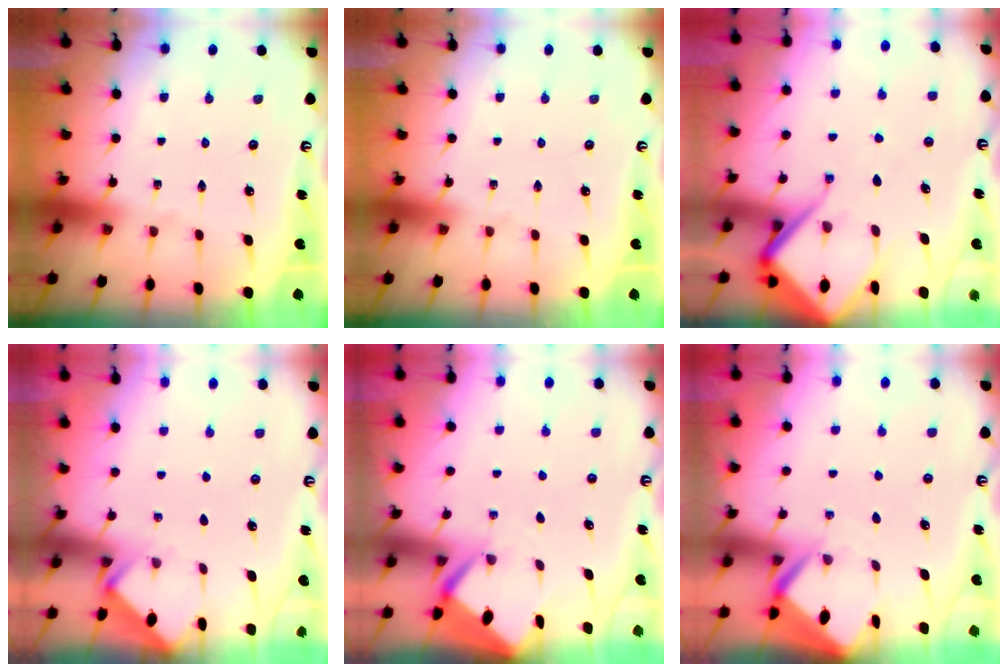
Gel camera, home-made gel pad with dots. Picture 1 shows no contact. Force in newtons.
{"total": 0.0}
{"total": 11.1, "press": 11.1, "slide": 1.1}
{"total": 2.5, "press": 2.4, "slide": 0.4}
{"total": 2.6, "press": 2.6, "slide": 0.3}
{"total": 3.3, "press": 3.3, "slide": 0.3}